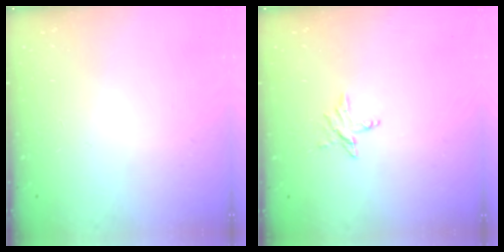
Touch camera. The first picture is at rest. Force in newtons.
{"total": 3.5, "press": 3.5, "slide": 0.2}